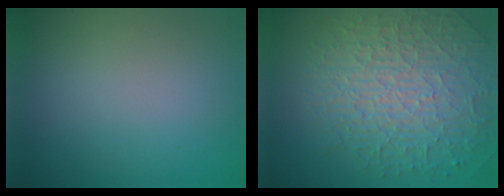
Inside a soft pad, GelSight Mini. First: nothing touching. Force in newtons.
{"total": 9.7, "press": 6.3, "slide": 7.4}